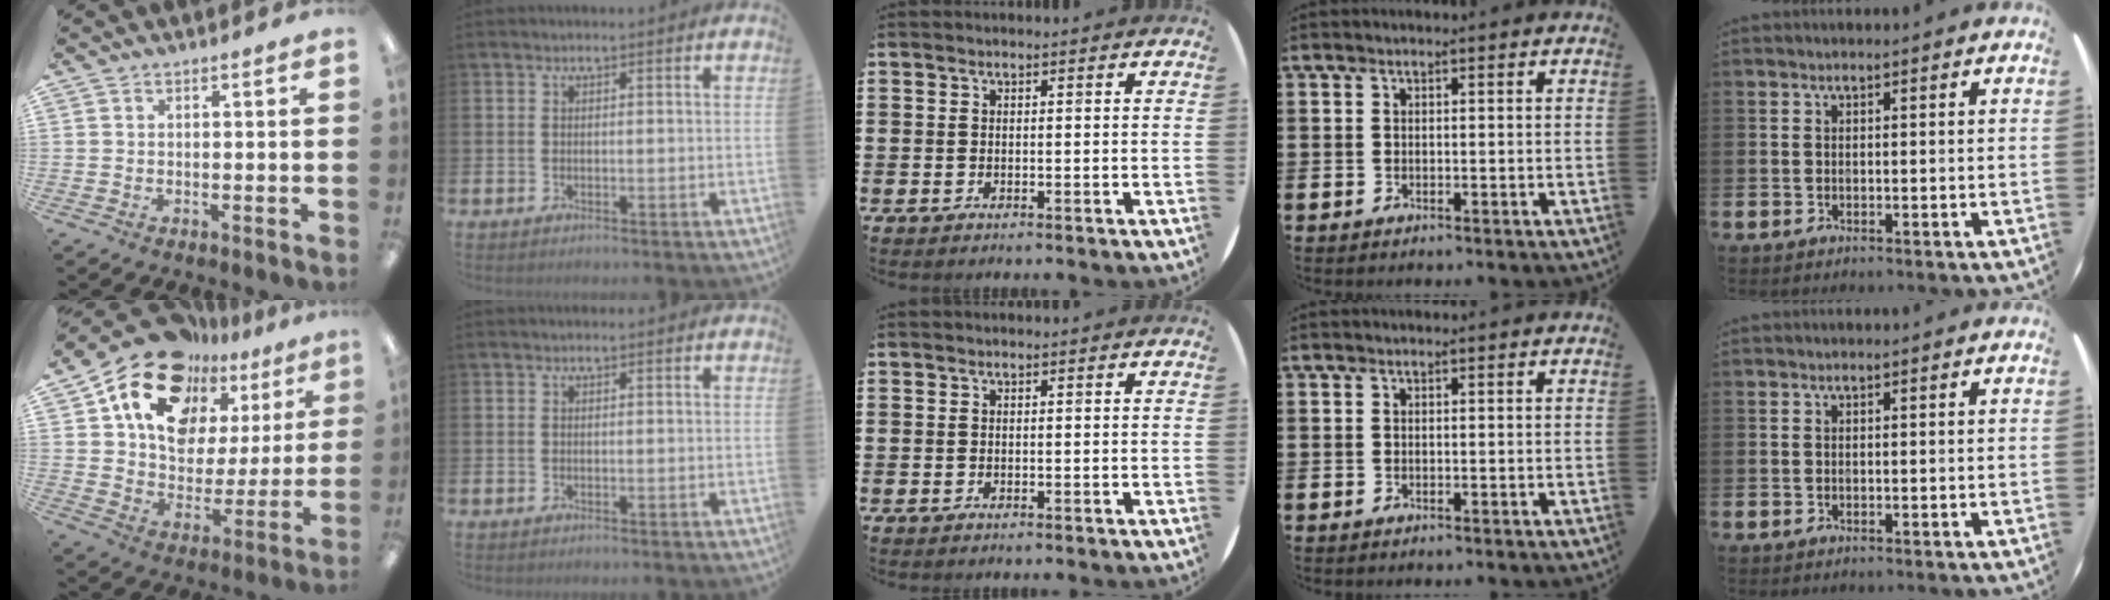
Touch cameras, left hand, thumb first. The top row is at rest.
{"thumb": {"total": 19.4, "force": [13.1, 11.8, 8.1], "torque": [-0.153, -0.078, 0.234]}}